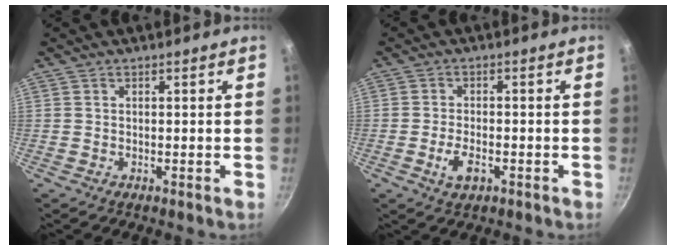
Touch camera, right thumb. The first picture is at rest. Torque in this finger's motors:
{"motor_torque": [-0.66, 0.08, 0.04, -0.13, 0.12]}